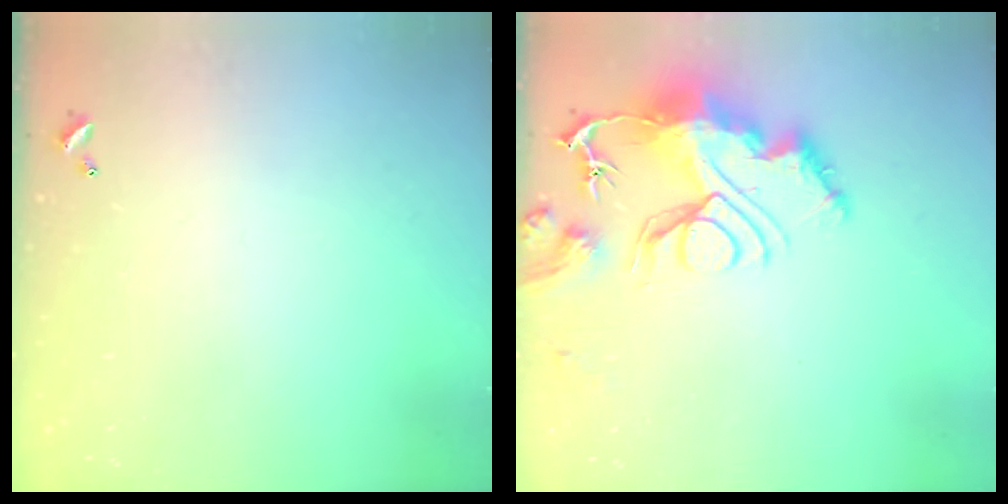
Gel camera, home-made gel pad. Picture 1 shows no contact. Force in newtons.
{"total": 14.1, "press": 14.1, "slide": 1.4}